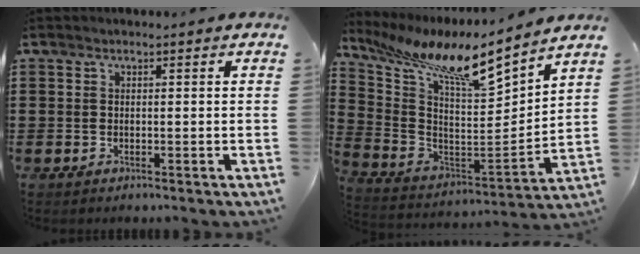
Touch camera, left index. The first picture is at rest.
{"total": 11.3, "force": [9.1, 1.8, 6.5], "torque": [-0.149, -0.067, 0.143]}